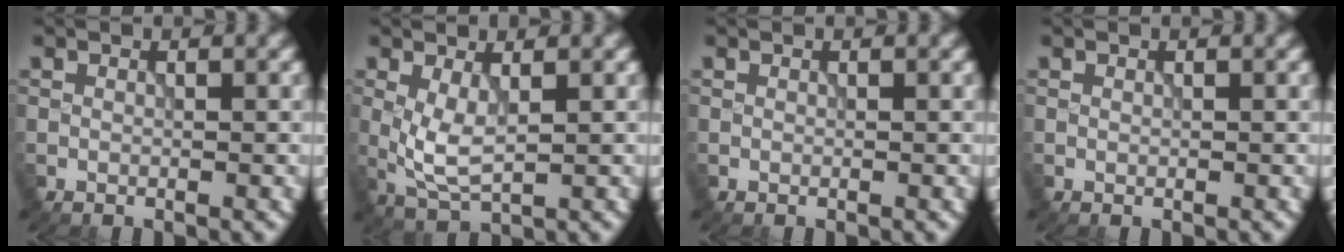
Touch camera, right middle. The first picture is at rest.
{"total": 3.3, "force": [0.5, 1.3, 3.0], "torque": [-0.073, -0.007, 0.014]}
{"total": 0.0}
{"total": 0.0}